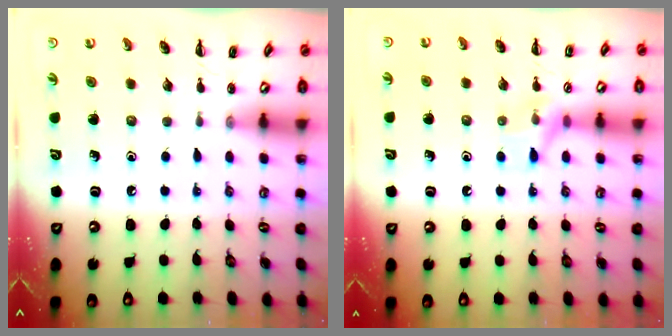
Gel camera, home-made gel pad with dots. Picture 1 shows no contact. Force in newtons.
{"total": 8.5, "press": 8.4, "slide": 1.5}